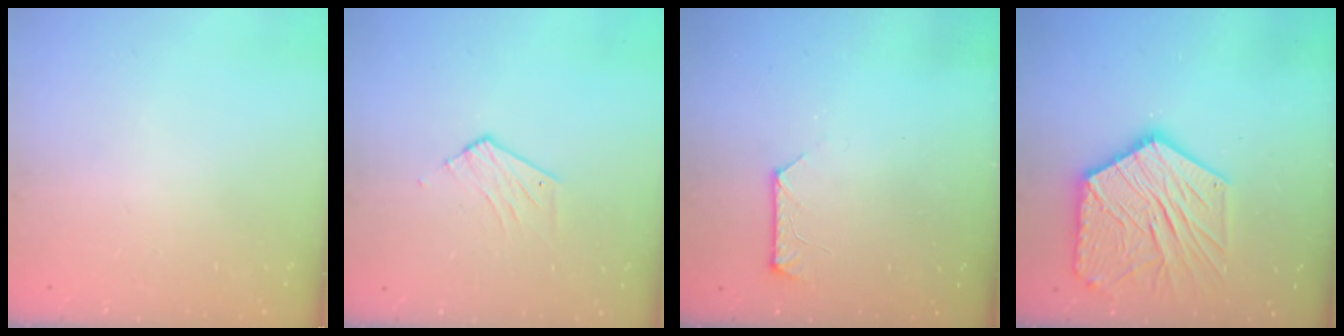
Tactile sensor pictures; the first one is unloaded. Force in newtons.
{"total": 3.9, "press": 3.9, "slide": 0.3}
{"total": 8.0, "press": 8.0, "slide": 0.8}
{"total": 19.6, "press": 19.5, "slide": 1.8}